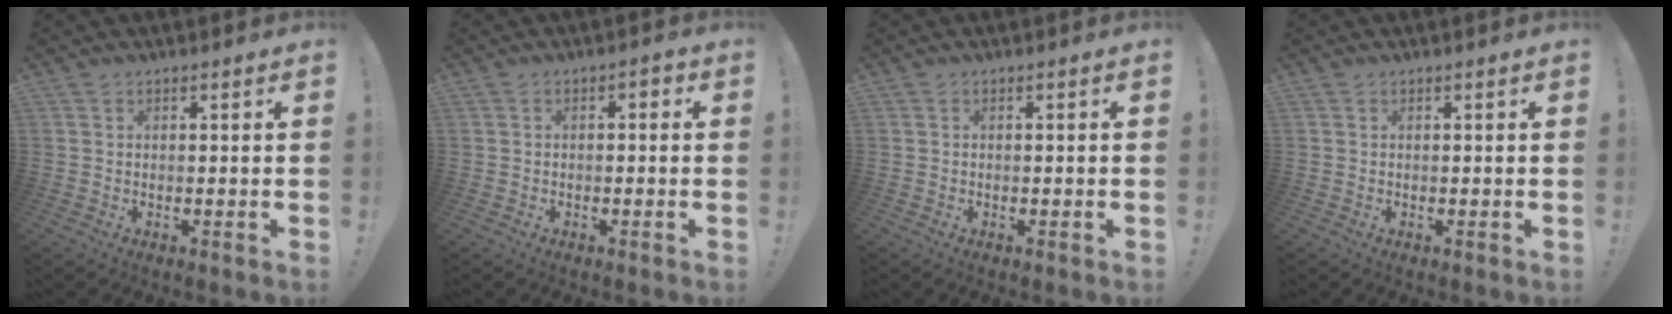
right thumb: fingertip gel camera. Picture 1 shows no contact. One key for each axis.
{"total": 1.8, "fx": -1.1, "fy": 0.9, "fz": 1.0, "tx": -0.008, "ty": 0.007, "tz": -0.023}
{"total": 0.0}
{"total": 0.0}